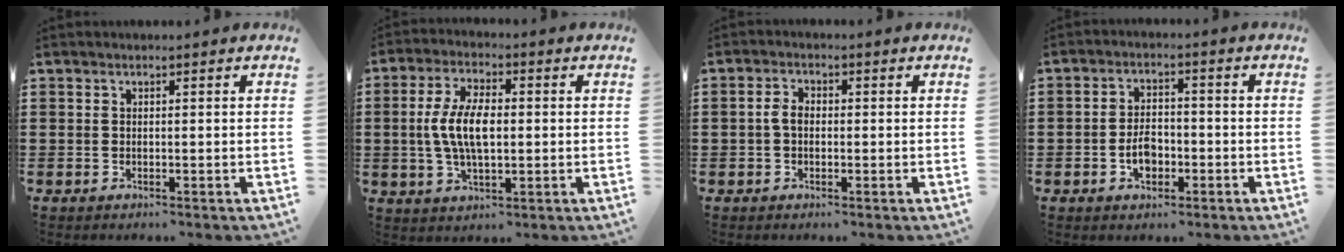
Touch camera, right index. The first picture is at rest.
{"total": 7.8, "force": [0.0, 3.4, 7.1], "torque": [-0.158, 0.003, -0.008]}
{"total": 2.6, "force": [-0.2, 1.6, 2.0], "torque": [-0.046, 0.003, -0.007]}
{"total": 4.2, "force": [-1.5, 2.7, 2.9], "torque": [-0.046, 0.004, -0.029]}